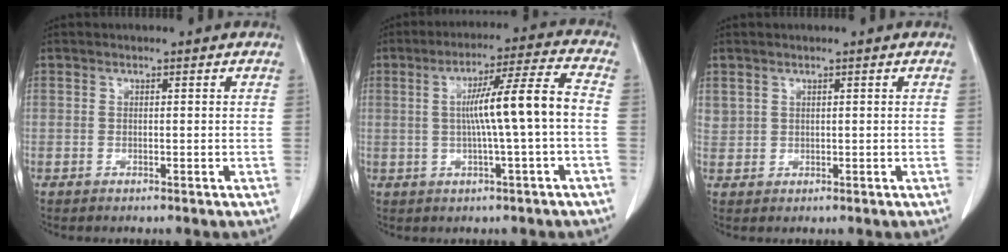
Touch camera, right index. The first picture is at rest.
{"total": 10.0, "force": [-0.4, -0.9, 9.9], "torque": [-0.166, 0.014, -0.004]}
{"total": 1.6, "force": [0.9, 1.3, 0.2], "torque": [0.004, 0.009, 0.017]}